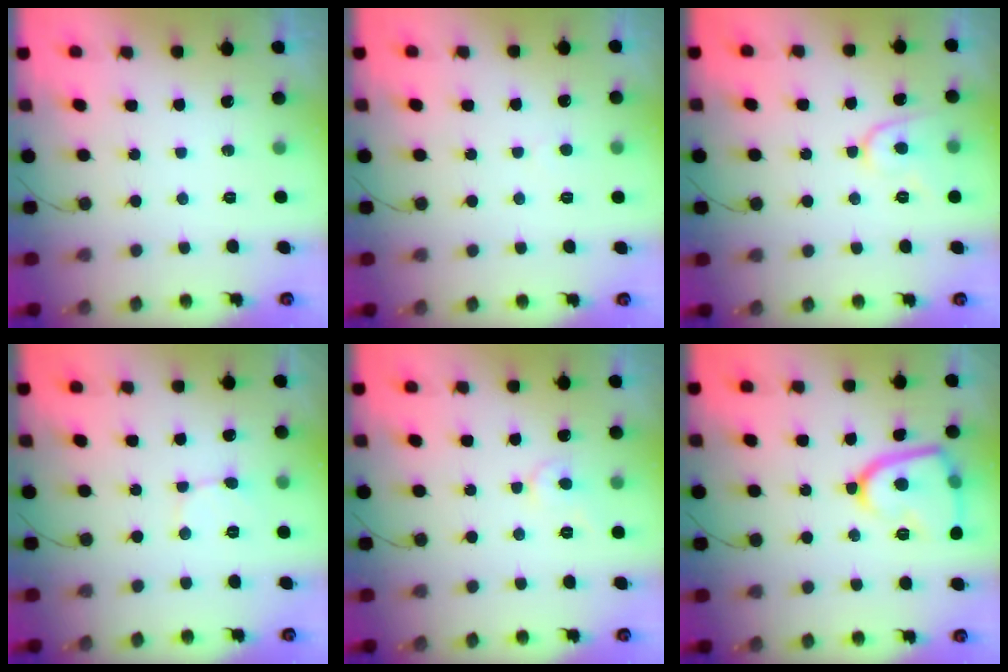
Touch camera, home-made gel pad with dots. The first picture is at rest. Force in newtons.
{"total": 2.4, "press": 2.4, "slide": 0.2}
{"total": 7.7, "press": 7.7, "slide": 0.7}
{"total": 2.4, "press": 2.4, "slide": 0.3}
{"total": 4.4, "press": 4.4, "slide": 0.6}
{"total": 14.7, "press": 14.6, "slide": 1.1}